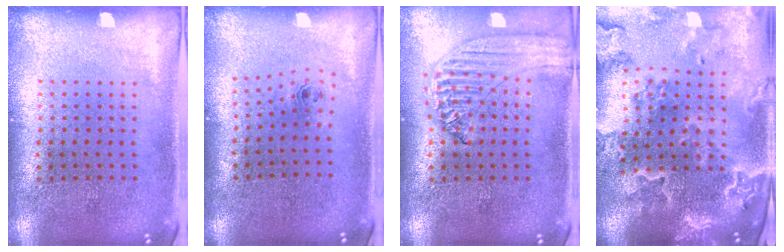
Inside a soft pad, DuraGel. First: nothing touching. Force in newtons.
{"total": 0.7, "press": 0.3, "slide": 0.7}
{"total": 1.3, "press": 1.2, "slide": 0.2}
{"total": 2.9, "press": 2.7, "slide": 1.0}